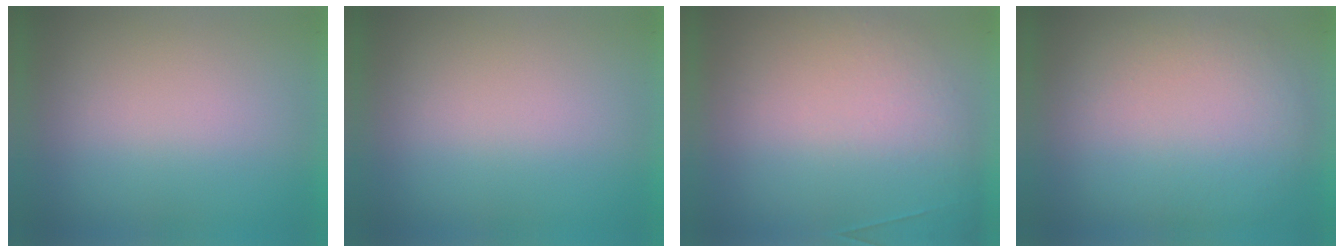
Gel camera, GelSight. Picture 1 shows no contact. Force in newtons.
{"total": 0.0}
{"total": 2.6}
{"total": 2.2}